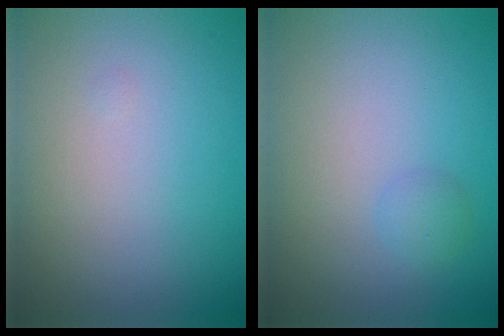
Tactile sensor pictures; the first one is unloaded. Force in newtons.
{"total": 1.1, "press": 1.1, "slide": 0.1}